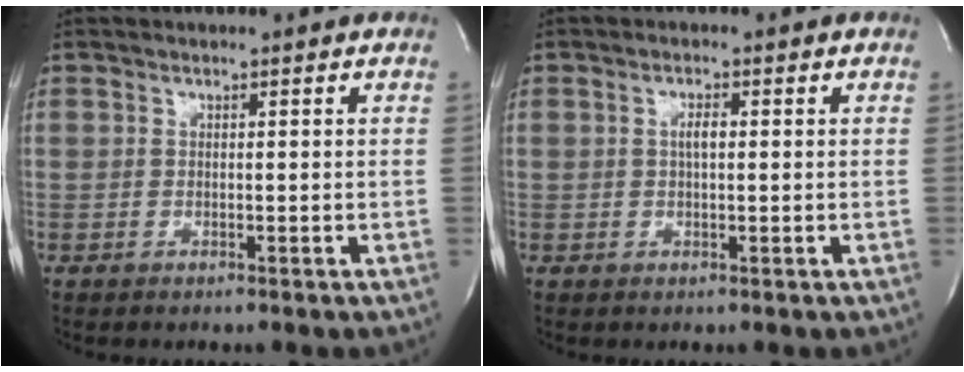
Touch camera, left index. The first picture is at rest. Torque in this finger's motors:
{"motor_torque": [0.08, 0.05, 0.01, 0.03]}